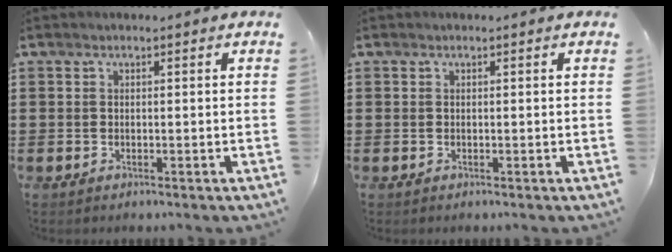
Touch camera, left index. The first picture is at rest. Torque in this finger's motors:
{"motor_torque": [0.00, 0.00, 0.00, 0.01]}